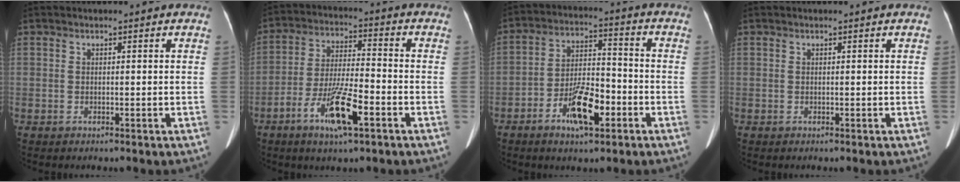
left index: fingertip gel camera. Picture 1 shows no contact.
{"total": 10.5, "force": [-5.1, 1.8, 8.9], "torque": [-0.175, -0.007, -0.092]}
{"total": 9.6, "force": [-4.5, 3.2, 7.8], "torque": [-0.150, 0.006, -0.079]}
{"total": 0.0}